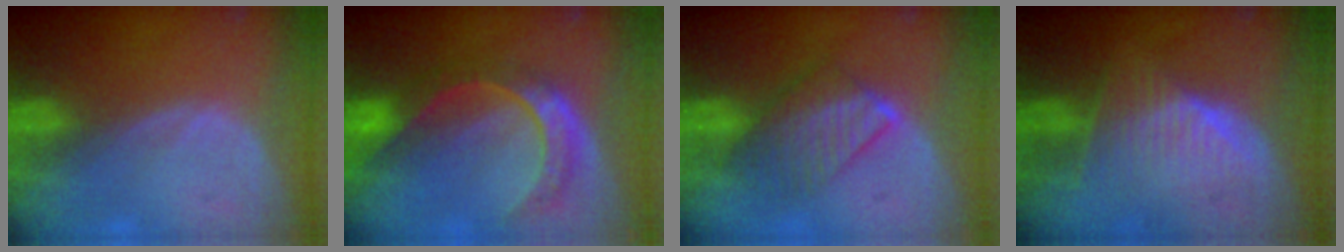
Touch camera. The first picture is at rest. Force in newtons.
{"total": 8.7, "press": 7.3, "slide": 4.7}
{"total": 6.5, "press": 6.4, "slide": 0.9}
{"total": 6.7, "press": 6.3, "slide": 2.2}